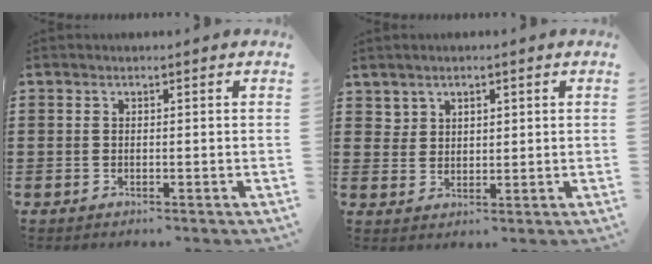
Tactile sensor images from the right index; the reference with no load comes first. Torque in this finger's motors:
{"motor_torque": [0.00, 0.03, -0.05, 0.00]}